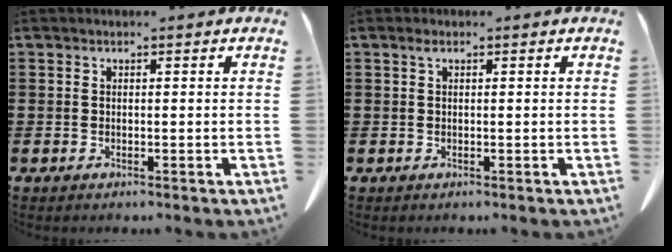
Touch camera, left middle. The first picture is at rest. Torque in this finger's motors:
{"motor_torque": [1.03, 0.72, 0.37, 0.12]}